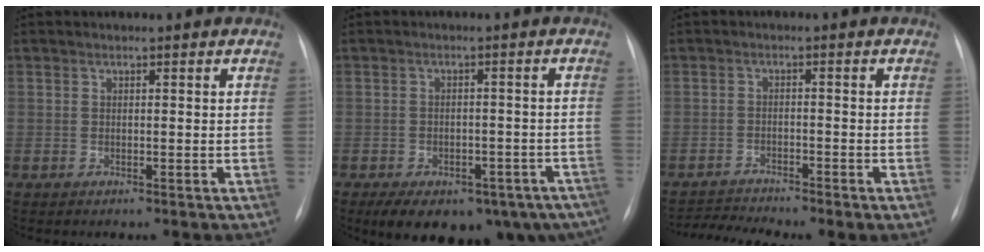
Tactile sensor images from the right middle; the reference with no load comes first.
{"total": 18.6, "force": [-12.2, 10.4, 9.4], "torque": [-0.138, 0.002, -0.142]}
{"total": 3.8, "force": [-3.6, -1.1, 0.7], "torque": [-0.020, -0.013, -0.064]}